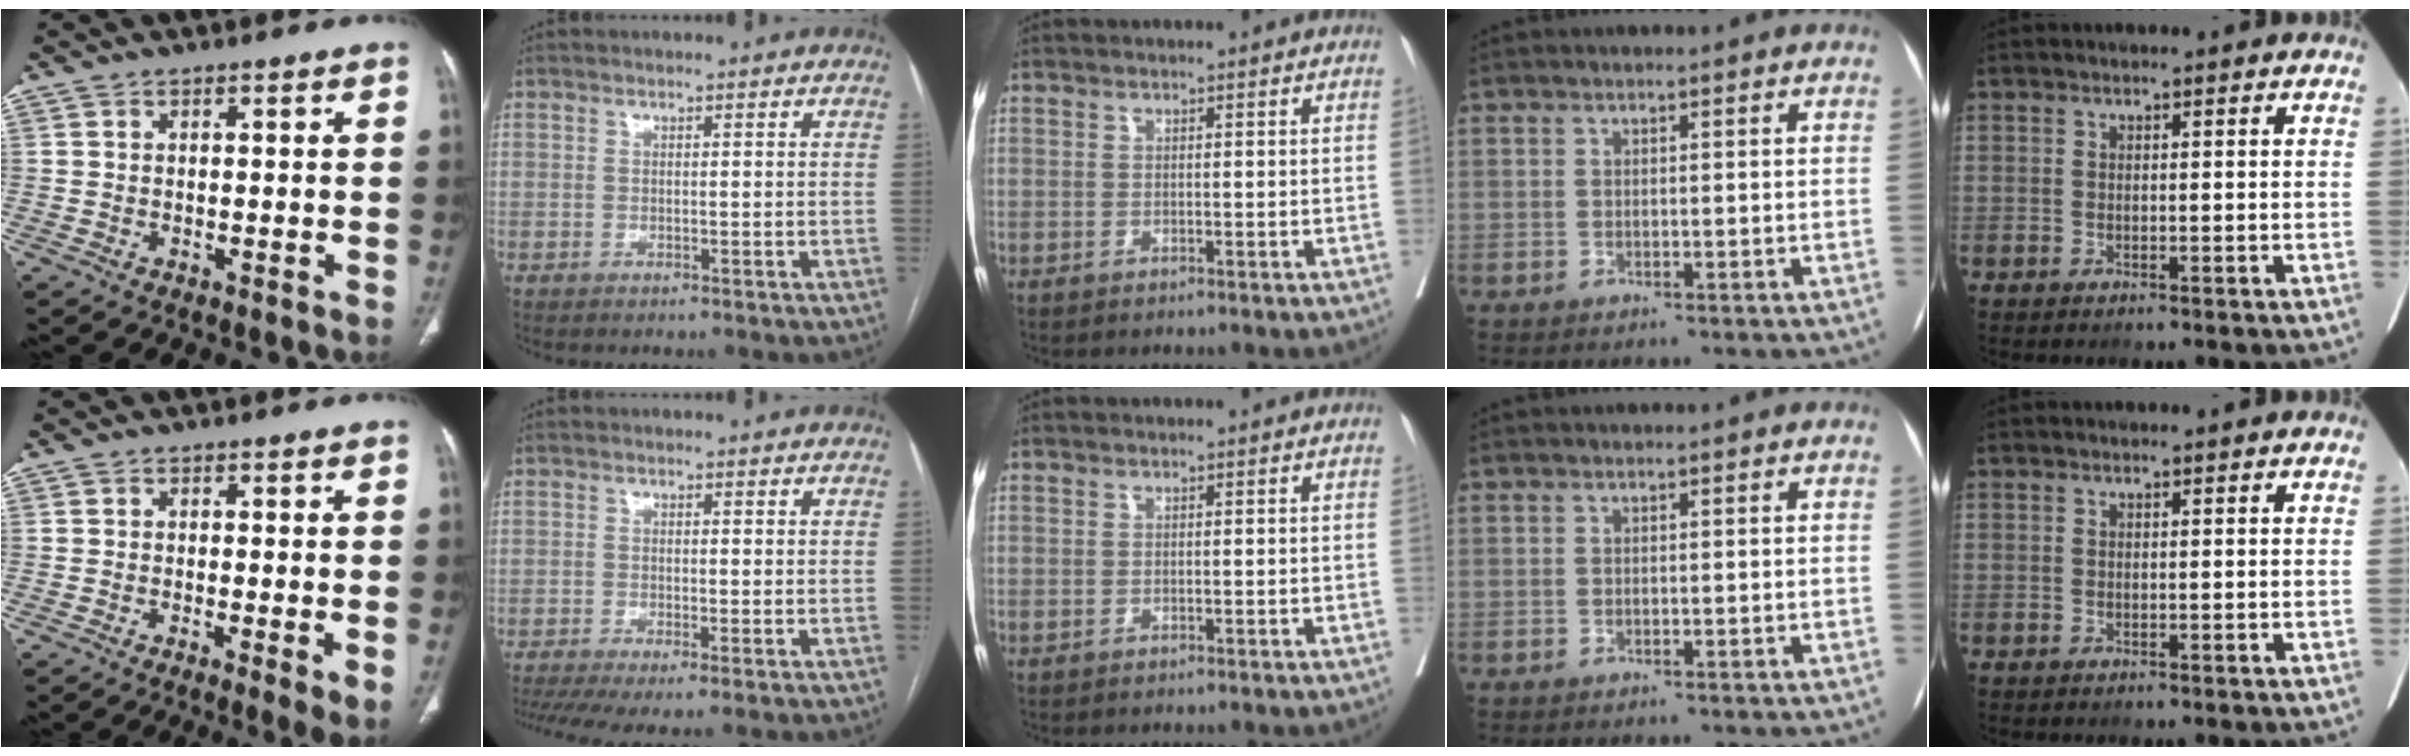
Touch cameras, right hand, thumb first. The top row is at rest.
{"thumb": {"total": 3.8, "force": [-0.8, 0.6, 3.7], "torque": [-0.067, -0.014, -0.018]}, "index": {"total": 6.5, "force": [-4.1, 1.2, 4.9], "torque": [-0.083, -0.009, -0.073]}}